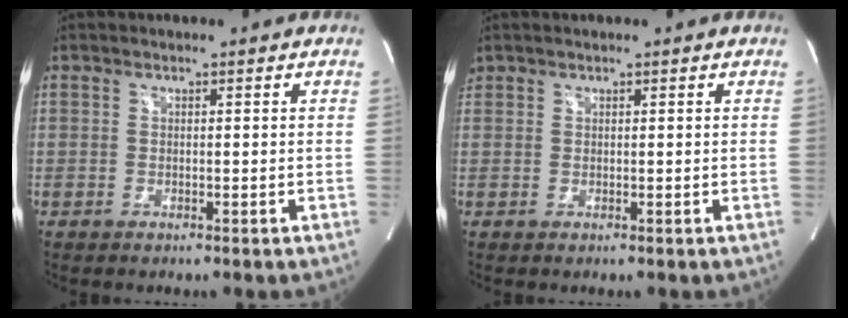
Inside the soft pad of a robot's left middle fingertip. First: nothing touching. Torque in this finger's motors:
{"motor_torque": [0.18, -0.17, 0.18, 0.00]}